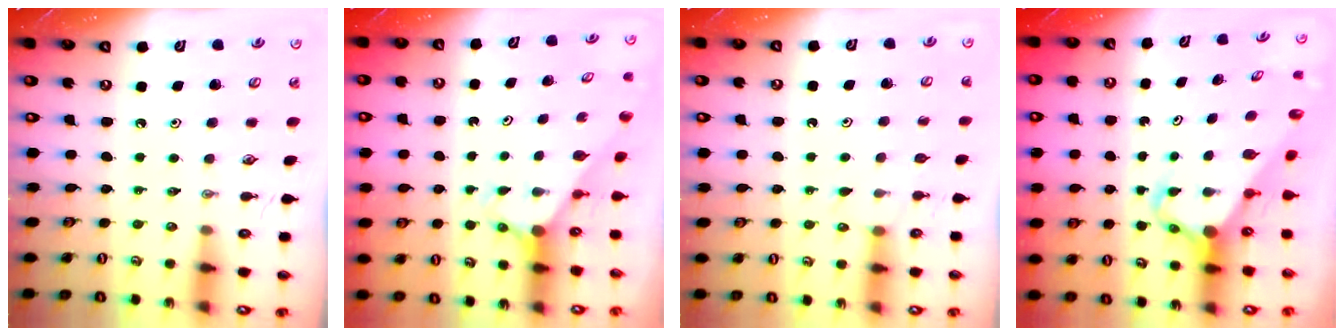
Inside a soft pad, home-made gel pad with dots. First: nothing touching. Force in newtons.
{"total": 2.6, "press": 2.5, "slide": 0.3}
{"total": 5.6, "press": 5.6, "slide": 0.5}
{"total": 6.3, "press": 6.3, "slide": 0.5}